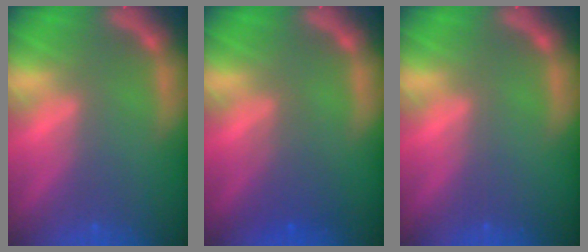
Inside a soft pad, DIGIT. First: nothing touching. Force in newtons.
{"total": 2.4}
{"total": 0.0}